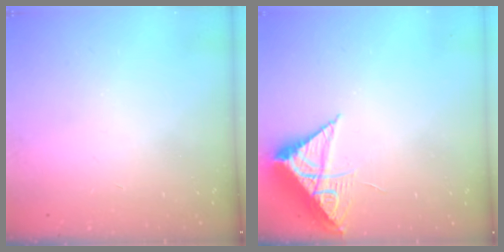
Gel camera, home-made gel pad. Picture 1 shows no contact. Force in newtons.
{"total": 8.3, "press": 8.3, "slide": 0.3}